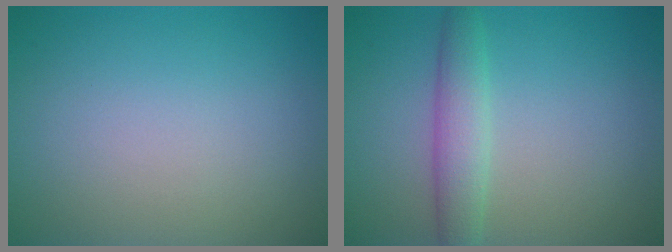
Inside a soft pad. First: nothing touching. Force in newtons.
{"total": 3.0, "press": 3.0, "slide": 0.0}